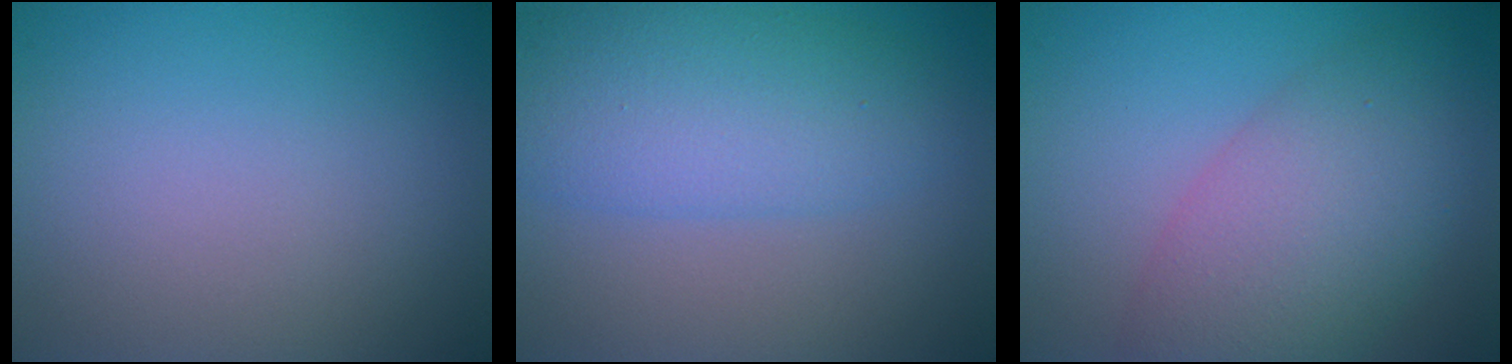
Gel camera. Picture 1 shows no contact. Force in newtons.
{"total": 6.4, "press": 6.4, "slide": 0.1}
{"total": 7.0, "press": 7.0, "slide": 0.2}